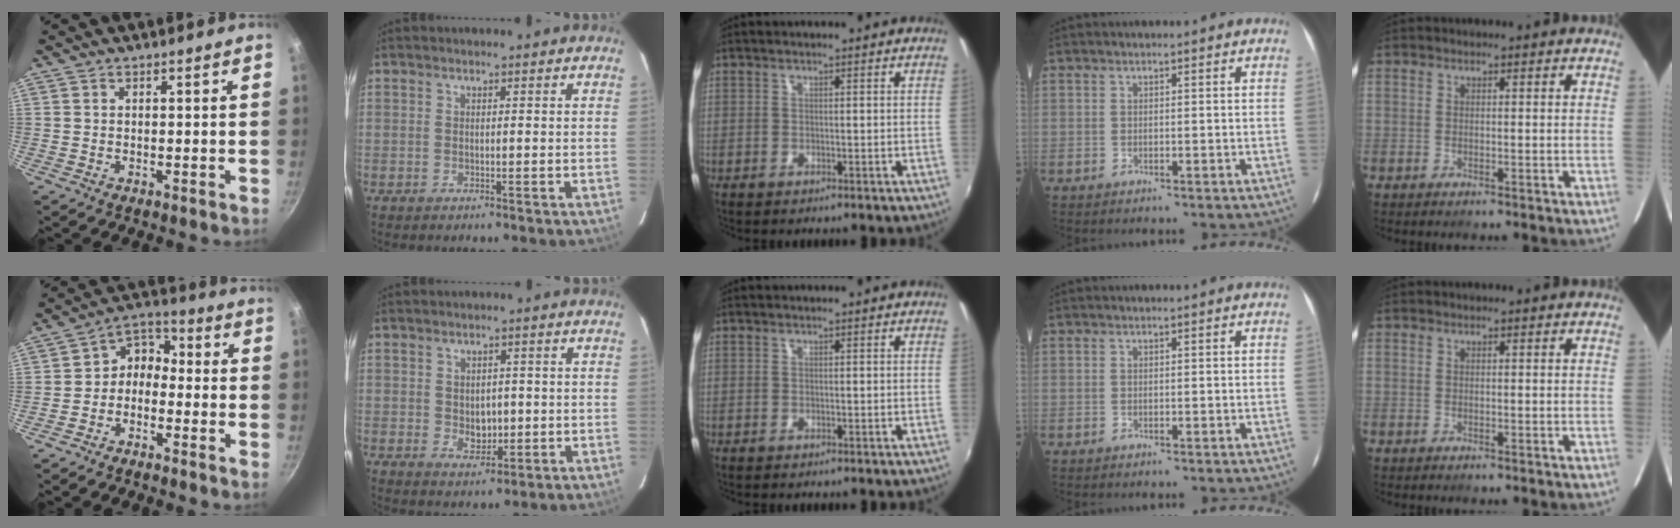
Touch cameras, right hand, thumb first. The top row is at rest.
{"thumb": {"total": 6.1, "force": [-2.2, 4.6, 3.3], "torque": [-0.032, 0.047, -0.056]}, "index": {"total": 4.3, "force": [-0.2, 3.5, 2.5], "torque": [-0.039, -0.001, 0.004]}}